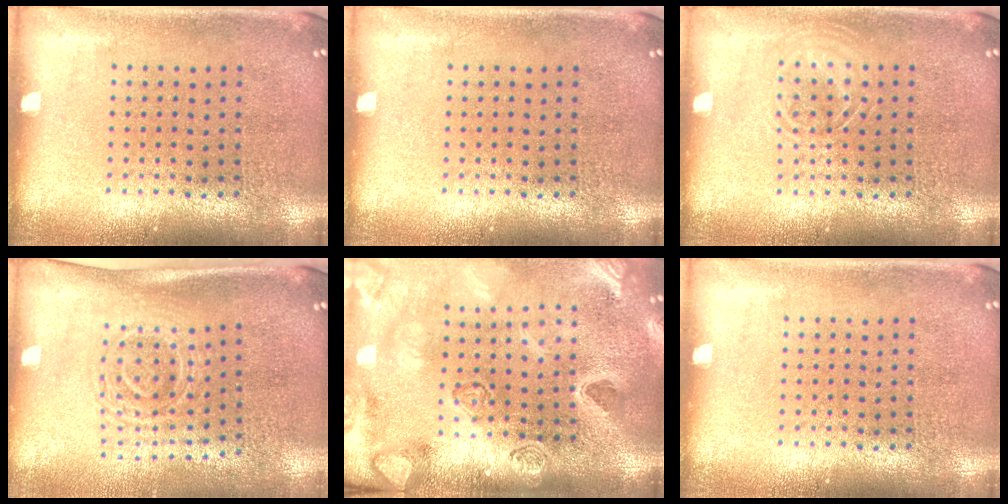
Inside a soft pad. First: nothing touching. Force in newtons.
{"total": 0.0}
{"total": 1.7, "press": 1.7, "slide": 0.3}
{"total": 1.7, "press": 1.3, "slide": 1.1}
{"total": 4.1, "press": 3.3, "slide": 2.5}
{"total": 0.0}